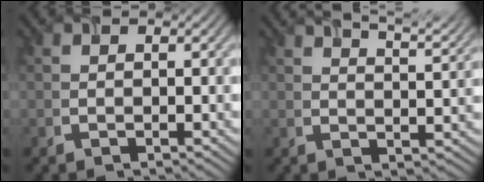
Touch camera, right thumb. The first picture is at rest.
{"total": 9.3, "force": [7.1, 2.3, 5.6], "torque": [-0.069, 0.016, 0.074]}